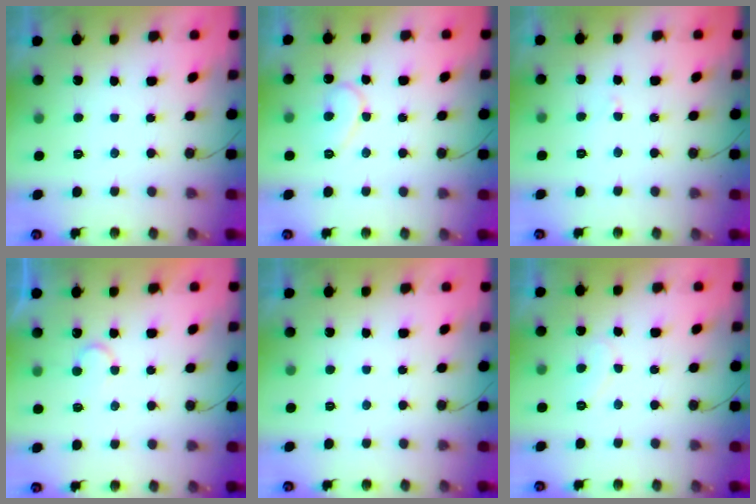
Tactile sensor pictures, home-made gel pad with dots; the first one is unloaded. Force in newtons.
{"total": 9.0, "press": 9.0, "slide": 0.9}
{"total": 2.6, "press": 2.5, "slide": 0.2}
{"total": 5.4, "press": 5.4, "slide": 0.3}
{"total": 1.8, "press": 1.8, "slide": 0.1}
{"total": 6.8, "press": 6.8, "slide": 0.5}